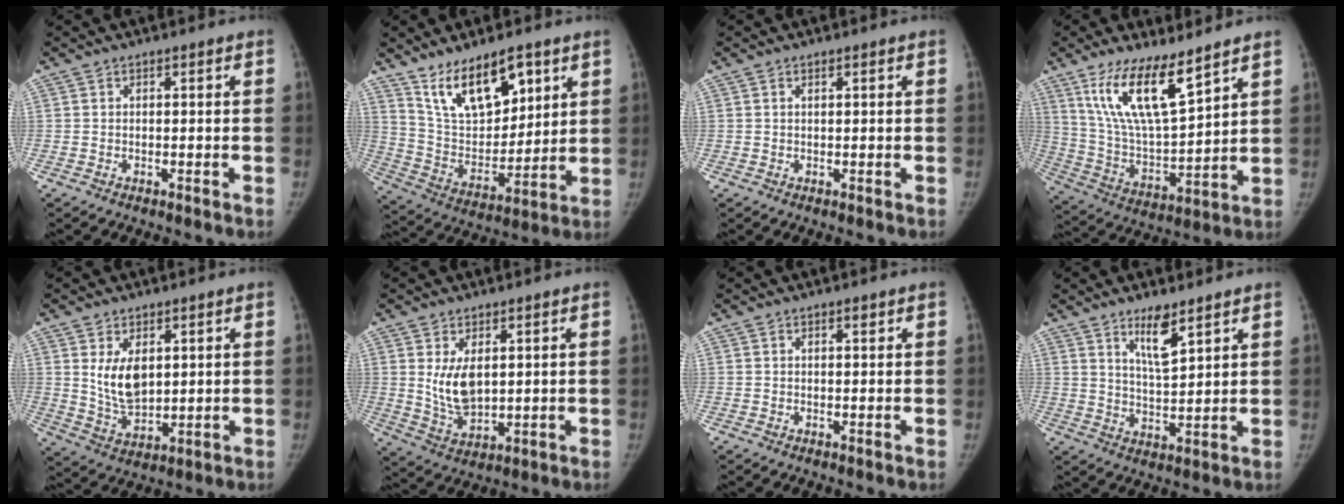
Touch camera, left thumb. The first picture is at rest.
{"total": 16.0, "force": [9.7, 7.6, 10.2], "torque": [-0.130, -0.054, 0.190]}
{"total": 0.6, "force": [0.3, 0.2, 0.4], "torque": [-0.010, 0.001, 0.006]}
{"total": 15.7, "force": [9.9, 4.4, 11.3], "torque": [-0.194, -0.055, 0.203]}
{"total": 8.4, "force": [2.4, 5.1, 6.2], "torque": [-0.091, -0.021, 0.061]}
{"total": 7.5, "force": [1.8, 4.3, 5.9], "torque": [-0.095, -0.019, 0.049]}
{"total": 0.6, "force": [0.4, 0.2, 0.4], "torque": [-0.004, -0.001, 0.006]}
{"total": 7.0, "force": [4.6, 1.7, 4.9], "torque": [-0.078, -0.037, 0.085]}